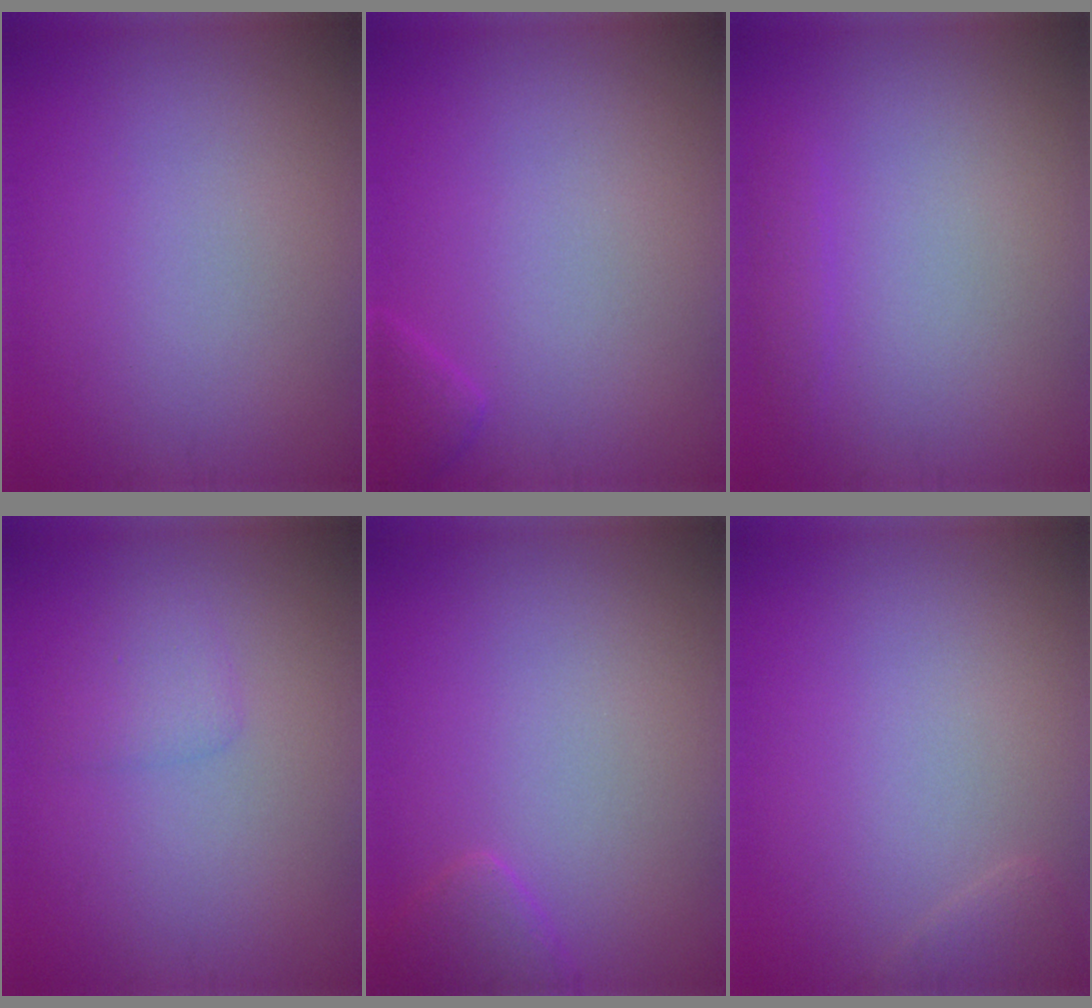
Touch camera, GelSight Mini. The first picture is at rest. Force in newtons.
{"total": 1.3, "press": 1.3, "slide": 0.1}
{"total": 1.0, "press": 1.0, "slide": 0.1}
{"total": 1.5, "press": 1.4, "slide": 0.1}
{"total": 1.7, "press": 1.7, "slide": 0.1}
{"total": 0.9, "press": 0.9, "slide": 0.1}